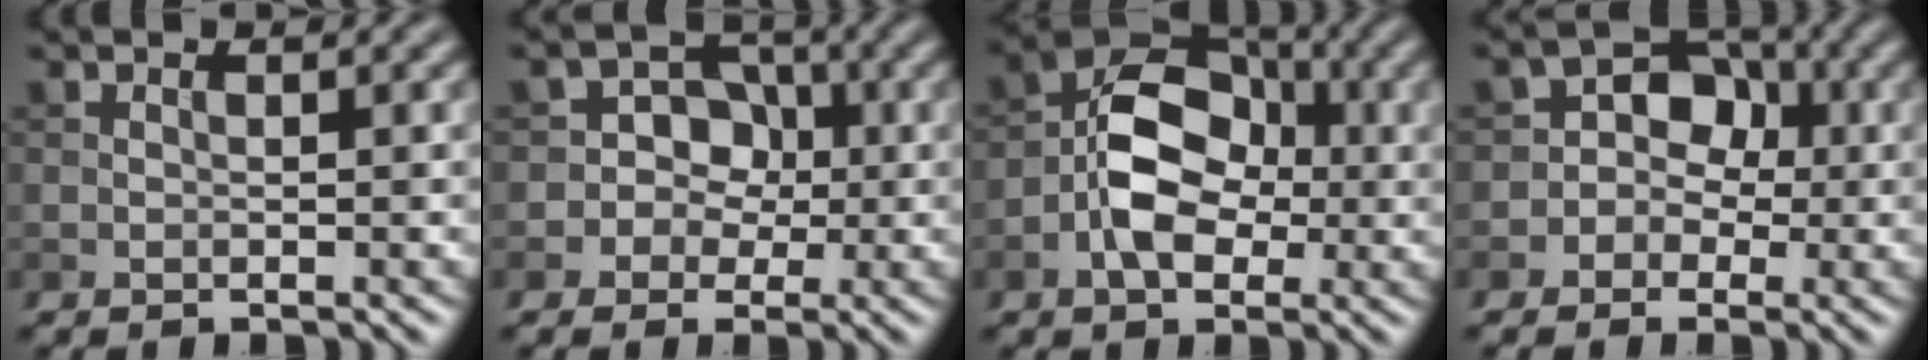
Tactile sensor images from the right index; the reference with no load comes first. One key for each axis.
{"total": 4.3, "fx": -0.7, "fy": 4.1, "fz": 1.2, "tx": 0.004, "ty": 0.025, "tz": -0.032}
{"total": 6.9, "fx": -1.4, "fy": 4.4, "fz": 5.1, "tx": -0.080, "ty": 0.010, "tz": -0.031}
{"total": 4.6, "fx": -0.9, "fy": 4.2, "fz": 1.7, "tx": 0.009, "ty": 0.028, "tz": -0.034}